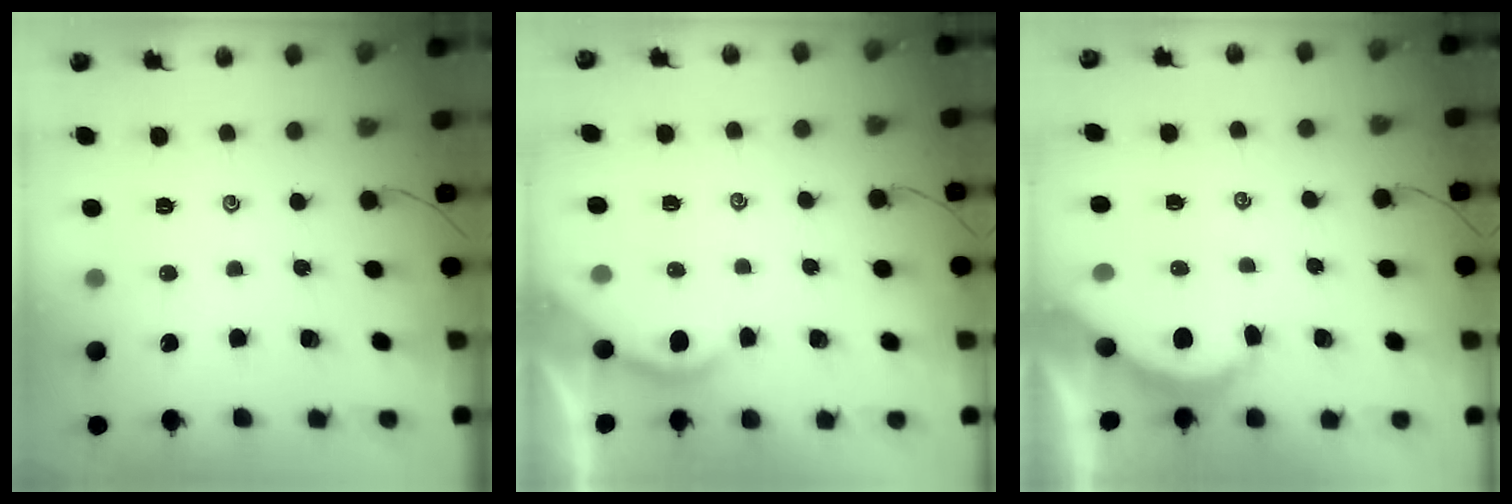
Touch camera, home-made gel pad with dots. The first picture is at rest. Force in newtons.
{"total": 1.9, "press": 1.9, "slide": 0.4}
{"total": 3.2, "press": 3.2, "slide": 0.3}